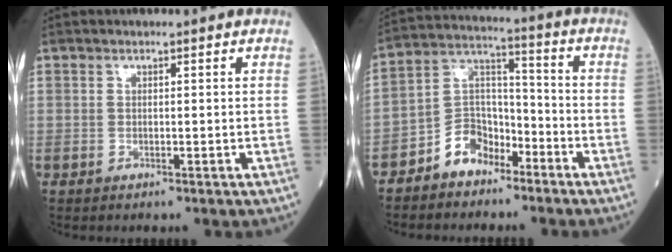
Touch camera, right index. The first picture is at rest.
{"total": 7.8, "force": [-5.2, 5.0, 2.9], "torque": [-0.055, 0.027, -0.098]}